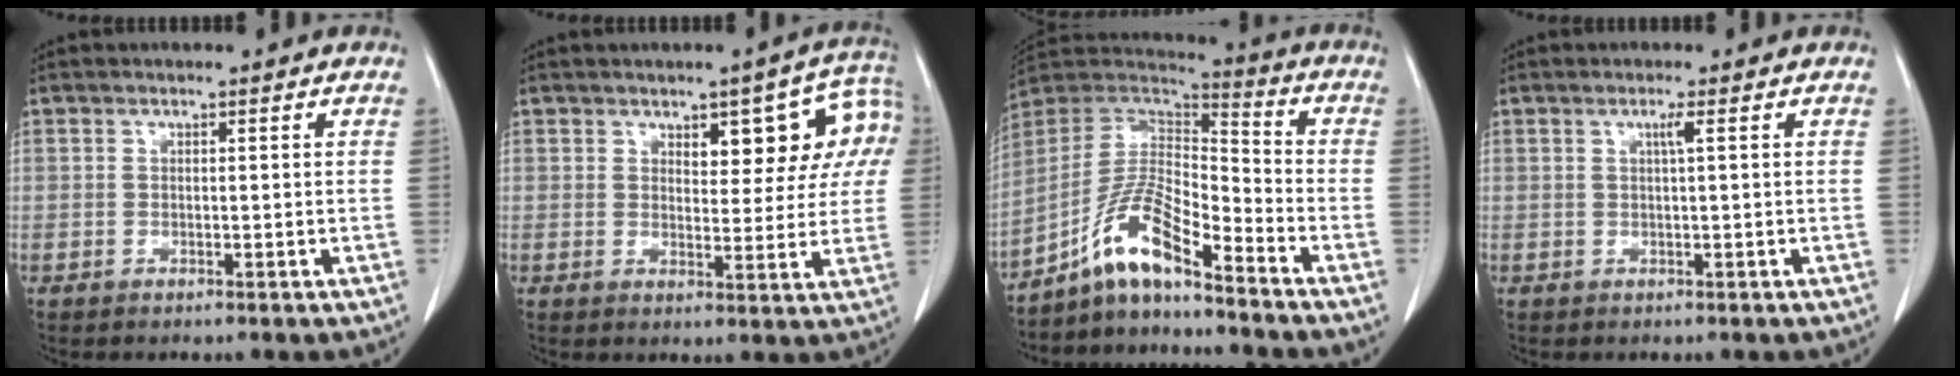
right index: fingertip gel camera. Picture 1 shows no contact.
{"total": 8.8, "force": [3.6, 3.9, 7.0], "torque": [-0.067, 0.021, 0.042]}
{"total": 11.2, "force": [-7.9, 1.7, 7.7], "torque": [-0.160, 0.021, -0.150]}
{"total": 1.7, "force": [0.4, -0.4, 1.6], "torque": [-0.030, 0.001, 0.008]}